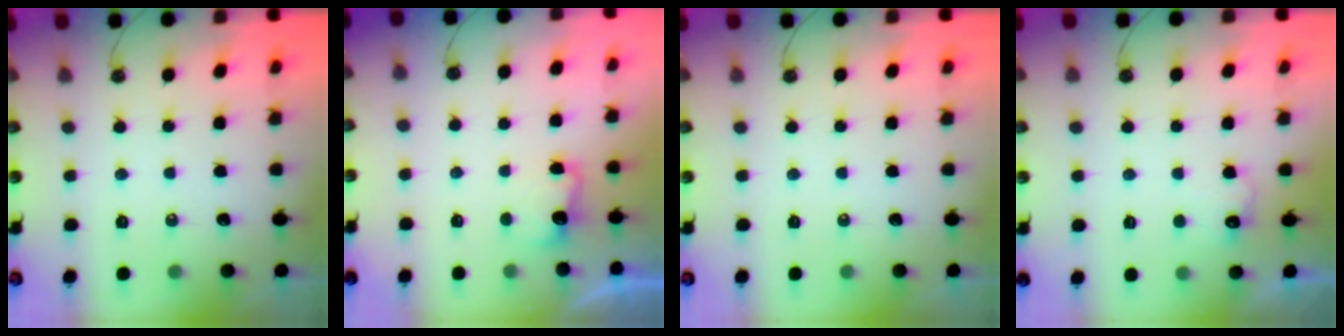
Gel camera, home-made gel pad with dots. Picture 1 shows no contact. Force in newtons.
{"total": 3.6, "press": 3.5, "slide": 0.9}
{"total": 0.0}
{"total": 5.9, "press": 5.8, "slide": 1.3}